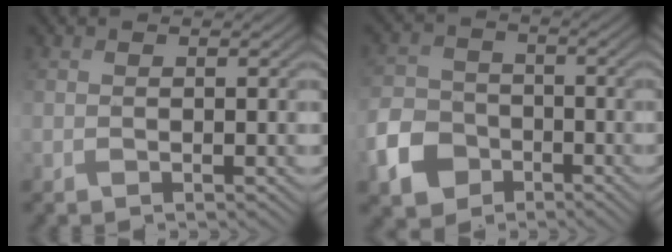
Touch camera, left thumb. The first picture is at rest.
{"total": 7.4, "force": [-3.8, 5.5, 3.2], "torque": [-0.081, -0.009, -0.089]}